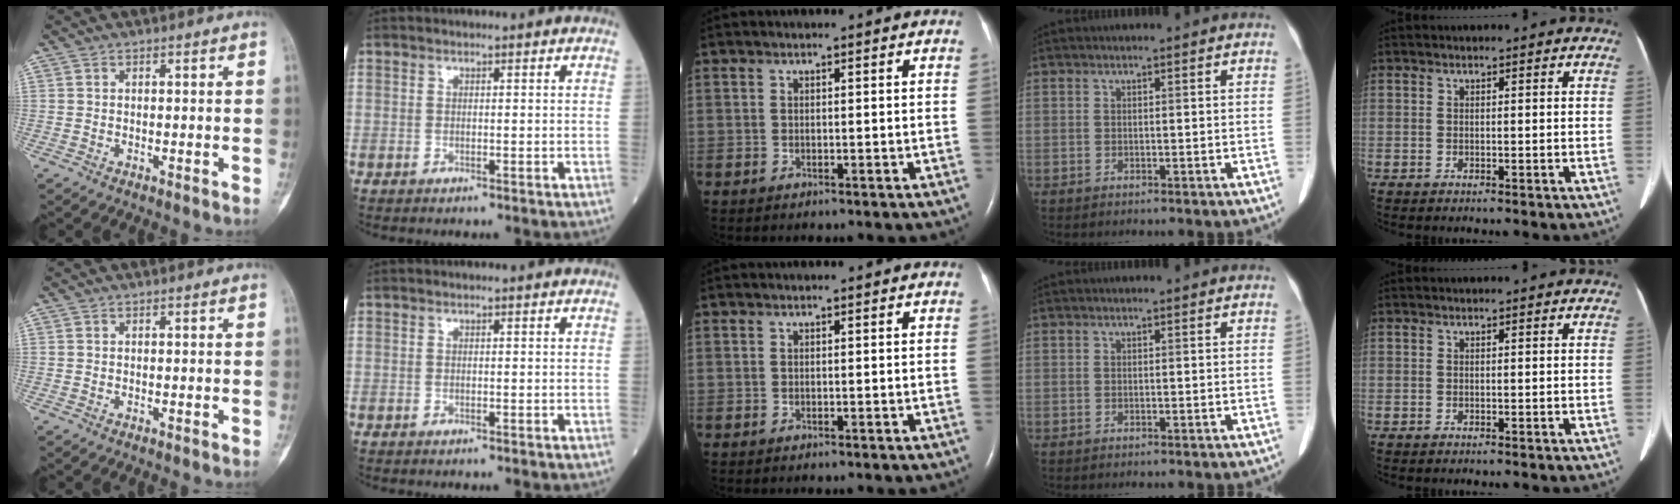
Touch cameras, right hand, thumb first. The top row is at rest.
{}